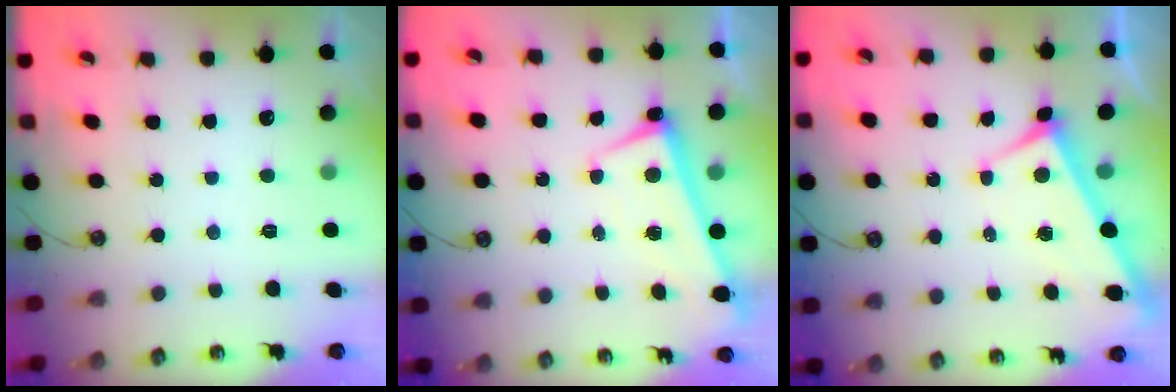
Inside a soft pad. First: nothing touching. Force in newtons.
{"total": 1.2, "press": 0.9, "slide": 0.9}
{"total": 3.8, "press": 3.8, "slide": 0.6}